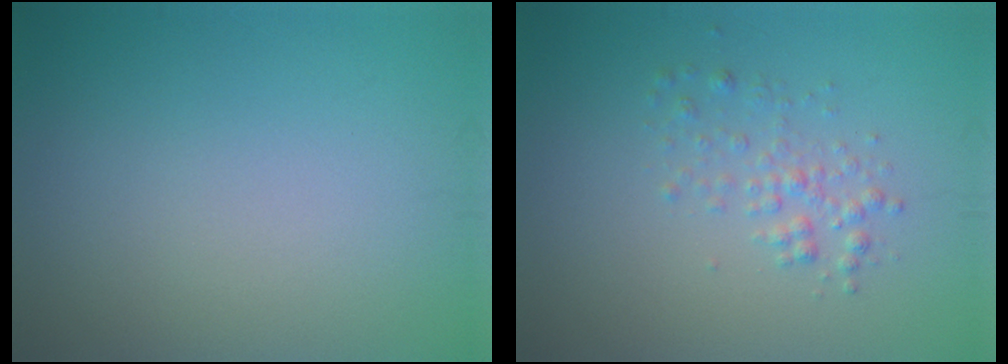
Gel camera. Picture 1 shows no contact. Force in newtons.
{"total": 1.8, "press": 1.8, "slide": 0.0}